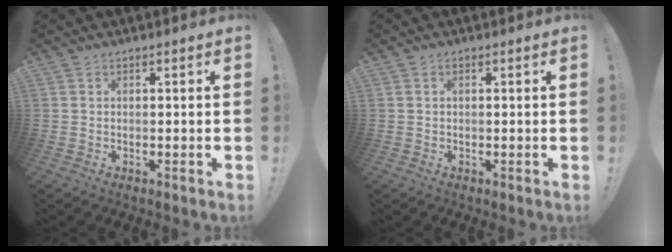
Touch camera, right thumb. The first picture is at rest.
{"total": 0.5, "force": [0.0, 0.3, 0.4], "torque": [-0.013, 0.004, 0.000]}